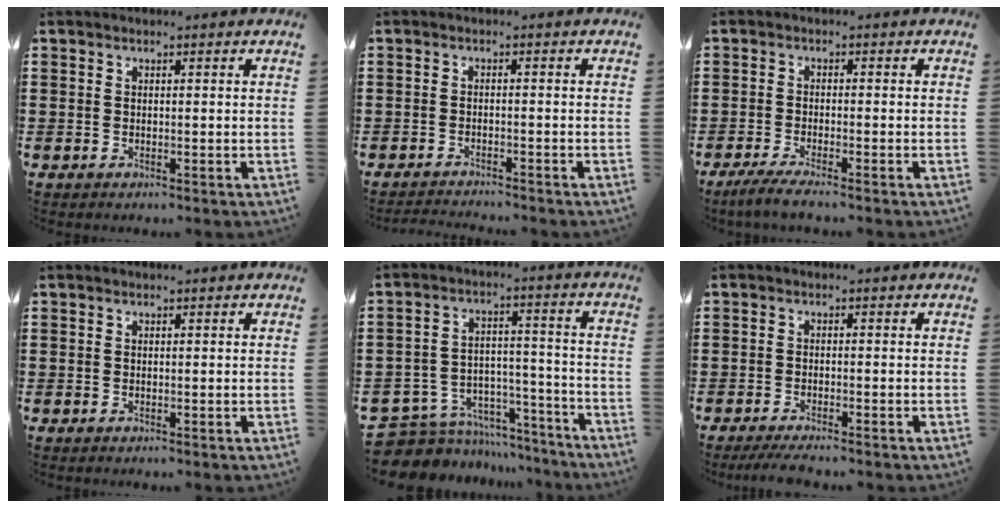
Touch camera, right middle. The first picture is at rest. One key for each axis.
{"total": 1.9, "fx": -1.9, "fy": 0.0, "fz": 0.1, "tx": -0.005, "ty": 0.001, "tz": -0.039}
{"total": 2.5, "fx": -2.1, "fy": -0.1, "fz": 1.5, "tx": -0.032, "ty": -0.002, "tz": -0.041}
{"total": 0.0}
{"total": 6.9, "fx": -6.0, "fy": 3.3, "fz": 0.9, "tx": -0.029, "ty": 0.009, "tz": -0.115}
{"total": 2.4, "fx": -2.2, "fy": 0.0, "fz": 0.9, "tx": -0.014, "ty": 0.001, "tz": -0.043}